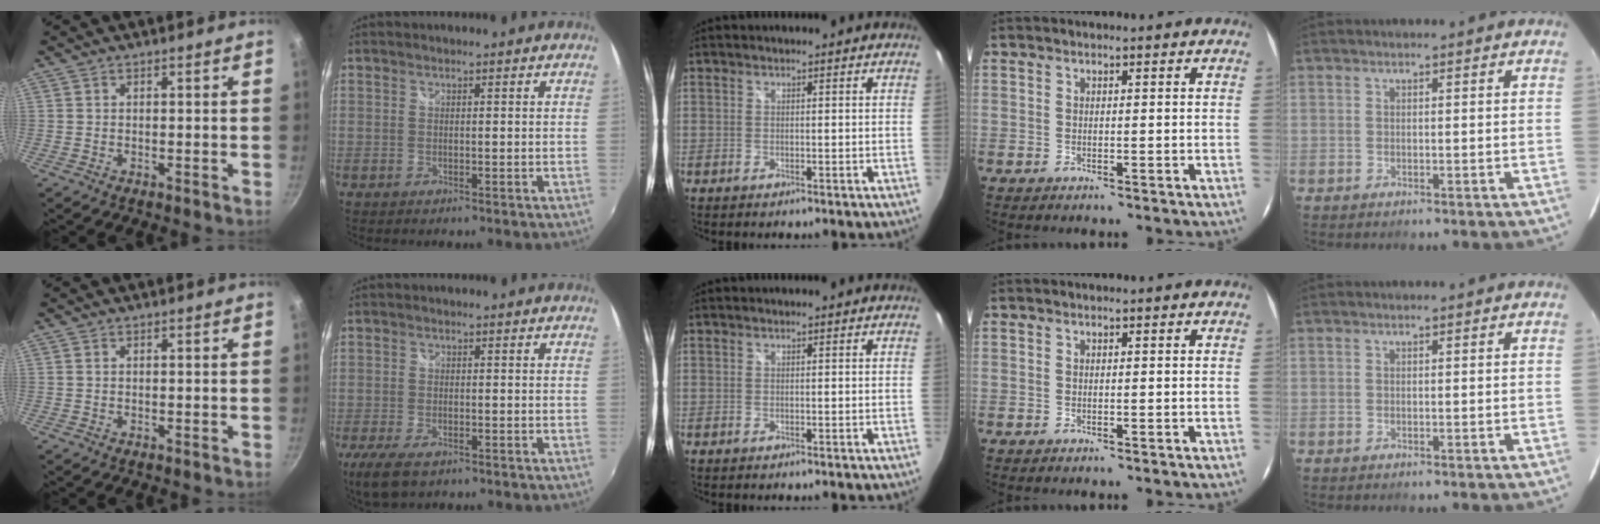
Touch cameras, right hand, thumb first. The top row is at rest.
{"index": {"total": 6.0, "force": [-3.7, 2.6, 4.0], "torque": [-0.093, -0.023, -0.066]}}